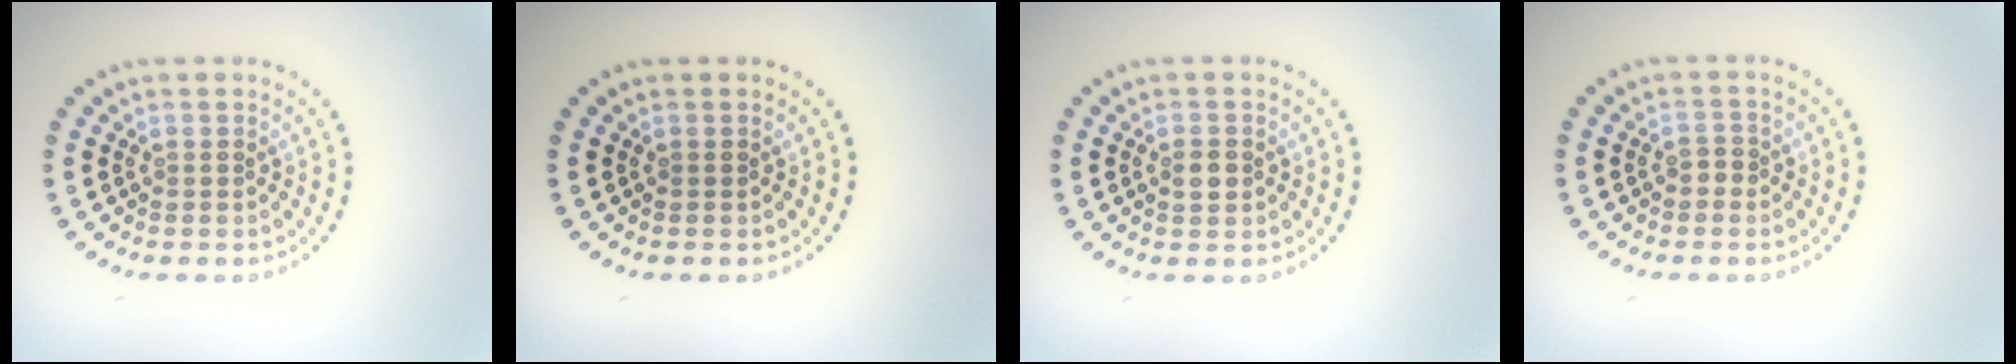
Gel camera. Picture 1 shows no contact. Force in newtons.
{"total": 0.0}
{"total": 1.6, "press": 1.6, "slide": 0.2}
{"total": 1.0, "press": 0.9, "slide": 0.5}